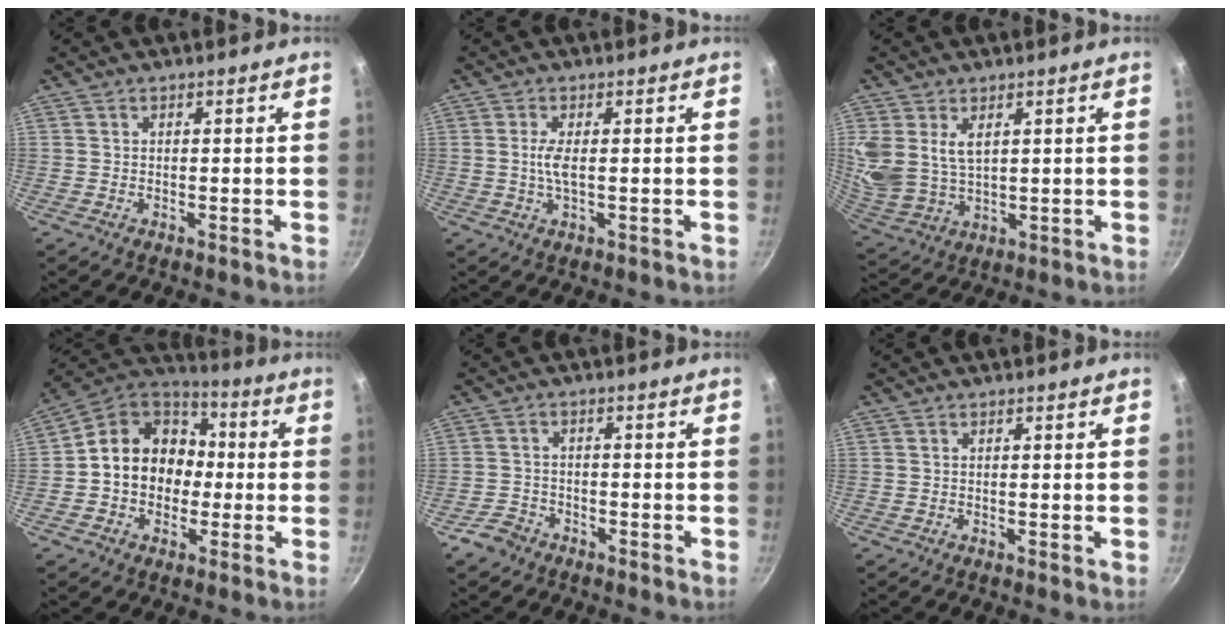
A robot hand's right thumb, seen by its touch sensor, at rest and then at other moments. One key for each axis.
{"total": 3.1, "fx": 0.0, "fy": 0.8, "fz": 3.0, "tx": -0.068, "ty": 0.001, "tz": 0.000}
{"total": 10.5, "fx": 4.1, "fy": 6.8, "fz": 6.9, "tx": -0.141, "ty": -0.025, "tz": 0.092}
{"total": 15.1, "fx": -0.5, "fy": 12.7, "fz": 8.2, "tx": -0.090, "ty": 0.042, "tz": -0.027}
{"total": 3.8, "fx": -2.7, "fy": 2.5, "fz": 0.9, "tx": -0.017, "ty": 0.031, "tz": -0.048}
{"total": 0.5, "fx": 0.0, "fy": 0.1, "fz": 0.5, "tx": -0.006, "ty": -0.002, "tz": 0.000}